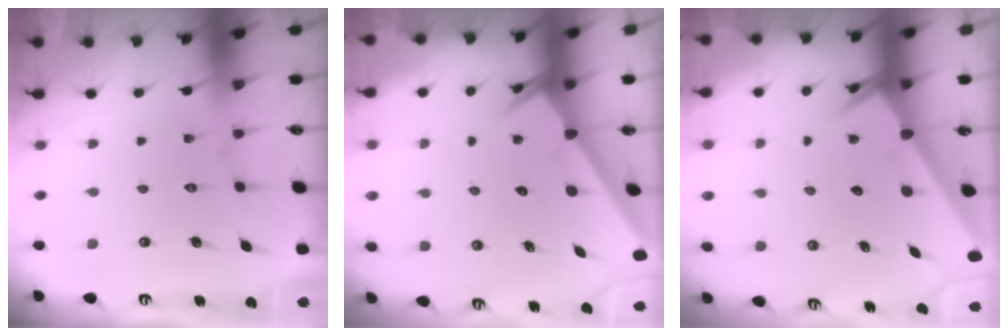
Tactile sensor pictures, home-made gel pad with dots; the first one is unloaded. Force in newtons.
{"total": 2.5, "press": 2.5, "slide": 0.3}
{"total": 2.5, "press": 2.5, "slide": 0.1}